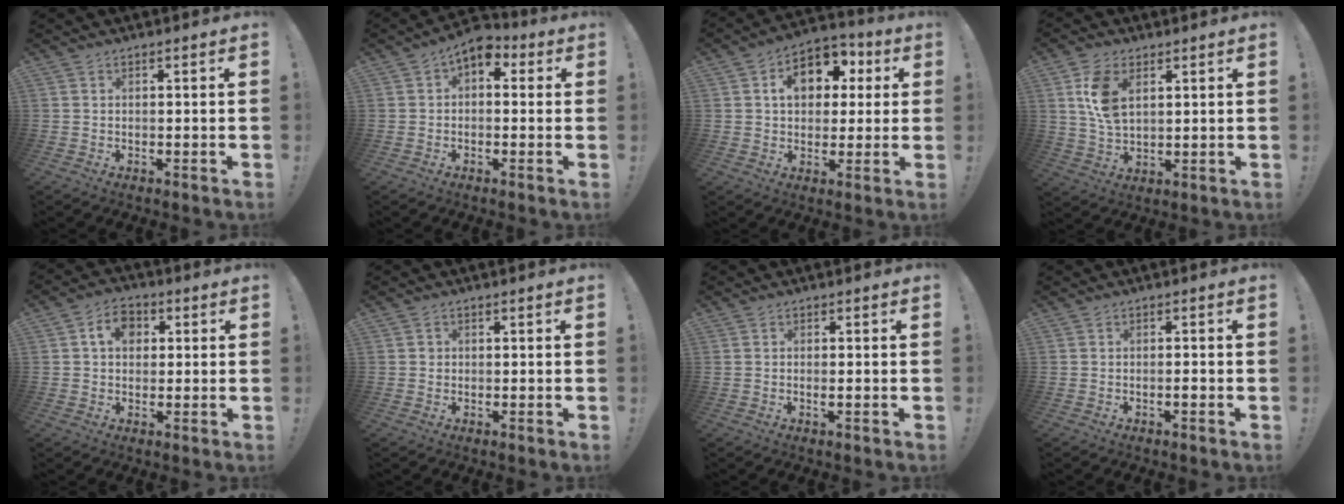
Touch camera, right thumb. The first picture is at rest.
{"total": 5.5, "force": [1.8, 3.5, 3.9], "torque": [-0.054, -0.005, 0.034]}
{"total": 12.7, "force": [3.7, 9.4, 7.7], "torque": [-0.107, -0.006, 0.069]}
{"total": 9.5, "force": [3.7, 5.9, 6.4], "torque": [-0.128, -0.006, 0.069]}
{"total": 7.4, "force": [2.0, 5.6, 4.5], "torque": [-0.071, 0.008, 0.035]}
{"total": 1.4, "force": [-0.1, 1.3, 0.4], "torque": [-0.005, 0.003, -0.003]}
{"total": 1.0, "force": [-0.1, -0.1, 1.0], "torque": [-0.009, -0.006, -0.003]}
{"total": 1.0, "force": [-0.7, 0.0, 0.7], "torque": [-0.010, -0.001, -0.011]}